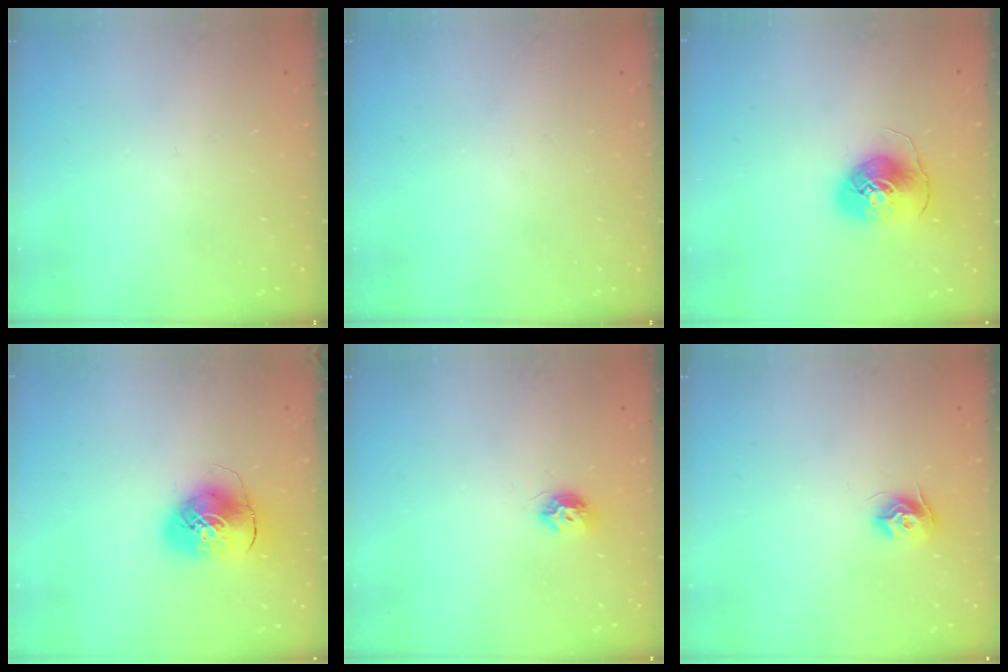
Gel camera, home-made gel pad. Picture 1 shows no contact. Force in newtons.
{"total": 0.0}
{"total": 9.0, "press": 8.8, "slide": 1.5}
{"total": 10.4, "press": 10.2, "slide": 1.8}
{"total": 7.0, "press": 6.9, "slide": 0.5}
{"total": 8.8, "press": 8.8, "slide": 0.2}